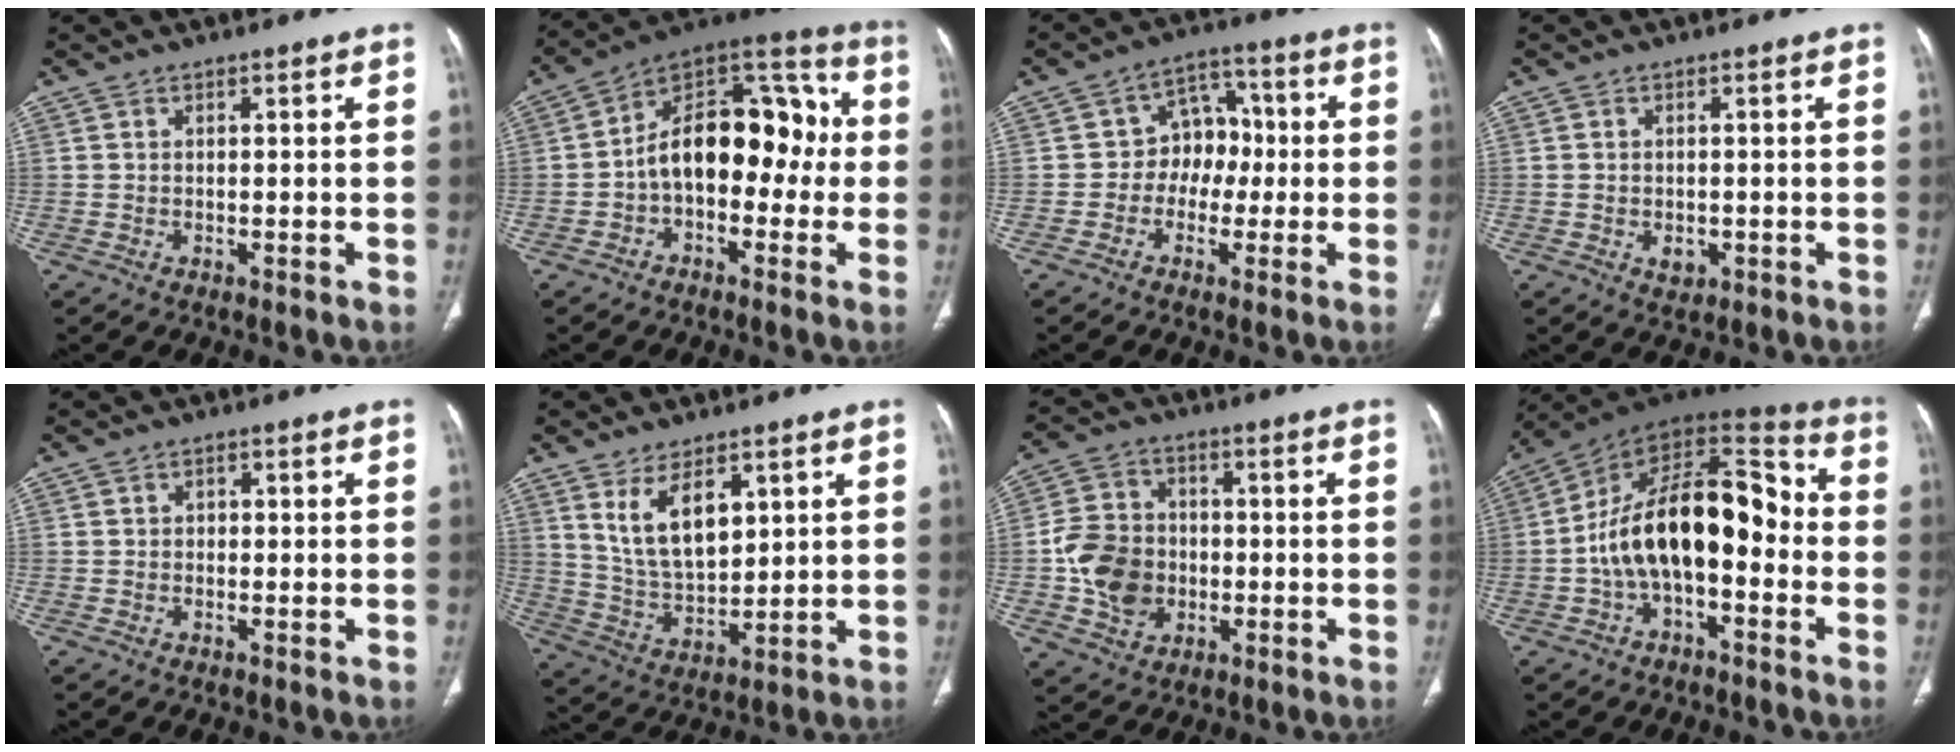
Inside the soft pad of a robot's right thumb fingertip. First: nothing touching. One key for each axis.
{"total": 15.6, "fx": -1.5, "fy": 9.4, "fz": 12.3, "tx": -0.153, "ty": 0.056, "tz": -0.038}
{"total": 8.0, "fx": -0.7, "fy": 6.4, "fz": 4.7, "tx": -0.024, "ty": 0.029, "tz": -0.025}
{"total": 2.3, "fx": -0.7, "fy": 1.6, "fz": 1.5, "tx": -0.017, "ty": 0.000, "tz": -0.004}
{"total": 1.0, "fx": 0.1, "fy": 0.8, "fz": 0.5, "tx": -0.003, "ty": 0.003, "tz": -0.002}
{"total": 11.1, "fx": 5.0, "fy": 5.8, "fz": 8.0, "tx": -0.127, "ty": -0.030, "tz": 0.110}
{"total": 12.1, "fx": -1.8, "fy": 9.9, "fz": 6.7, "tx": -0.103, "ty": 0.015, "tz": -0.031}
{"total": 20.1, "fx": -2.7, "fy": 10.7, "fz": 16.8, "tx": -0.254, "ty": 0.063, "tz": -0.050}